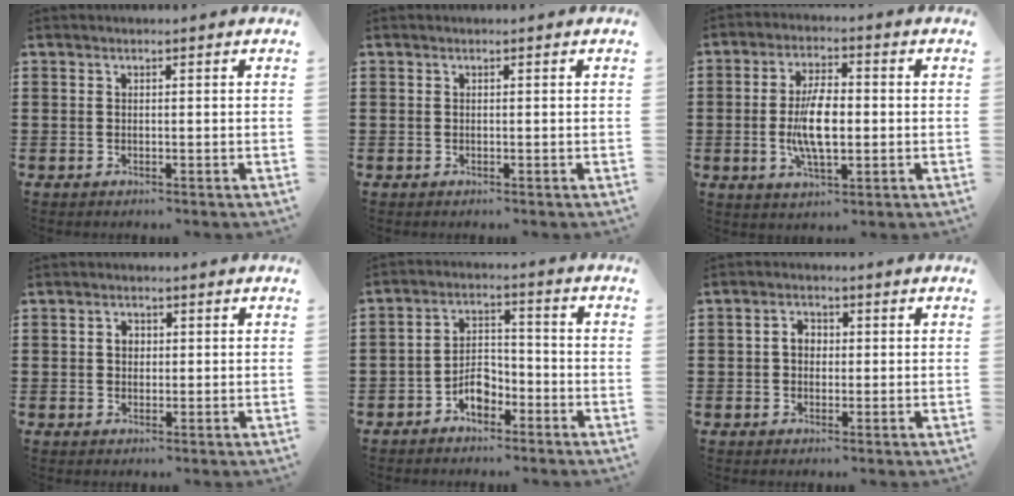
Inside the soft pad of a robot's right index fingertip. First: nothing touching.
{"total": 0.0}
{"total": 8.5, "force": [-0.7, 3.4, 7.7], "torque": [-0.163, -0.003, -0.018]}
{"total": 2.0, "force": [0.3, 1.6, 1.3], "torque": [-0.028, 0.011, 0.003]}
{"total": 5.2, "force": [-3.1, 3.1, 2.9], "torque": [-0.057, 0.010, -0.059]}
{"total": 2.7, "force": [0.0, 2.0, 1.8], "torque": [-0.038, 0.009, -0.002]}